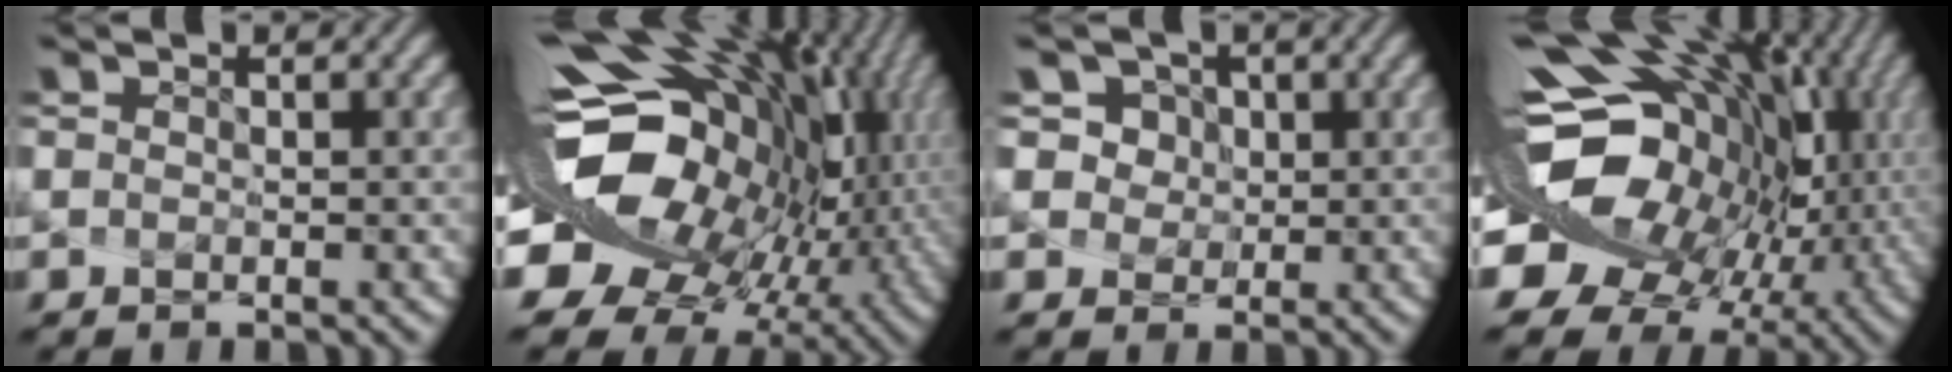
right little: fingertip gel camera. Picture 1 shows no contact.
{"total": 17.8, "force": [0.6, 13.1, 12.0], "torque": [-0.227, -0.015, 0.043]}
{"total": 3.7, "force": [0.4, 3.7, 0.5], "torque": [0.001, 0.029, -0.018]}
{"total": 16.3, "force": [0.8, 12.6, 10.2], "torque": [-0.180, -0.010, 0.034]}